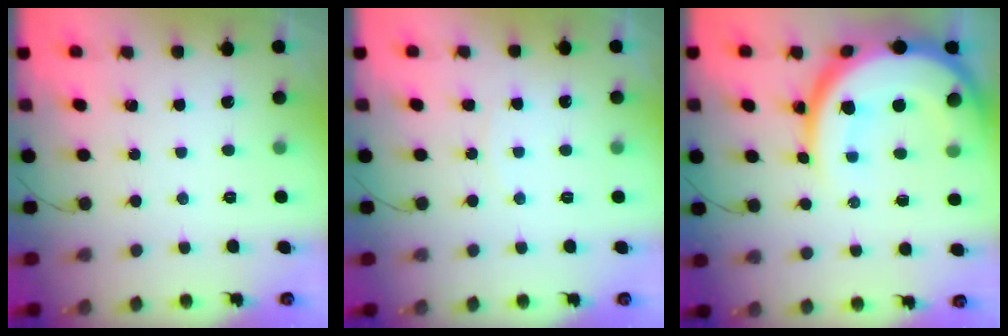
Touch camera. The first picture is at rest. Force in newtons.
{"total": 4.8, "press": 4.8, "slide": 0.6}
{"total": 21.9, "press": 21.9, "slide": 1.6}